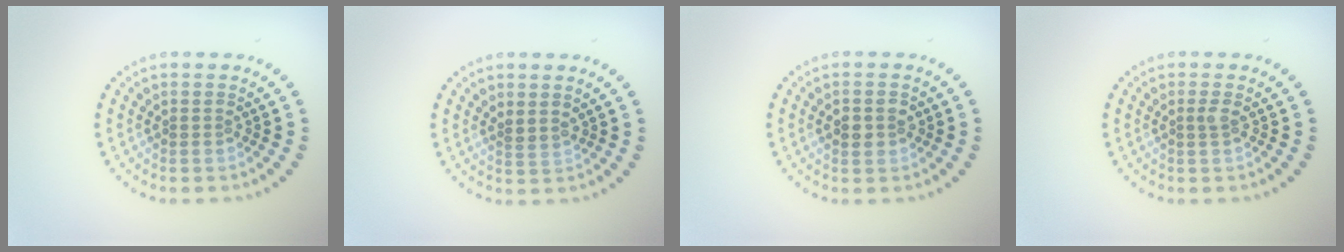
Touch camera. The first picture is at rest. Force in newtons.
{"total": 0.7, "press": 0.5, "slide": 0.6}
{"total": 2.4, "press": 2.4, "slide": 0.2}
{"total": 0.7, "press": 0.5, "slide": 0.5}